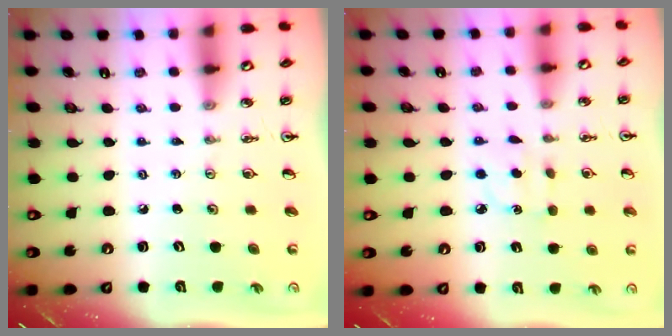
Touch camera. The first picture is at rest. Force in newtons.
{"total": 3.9, "press": 3.9, "slide": 0.5}